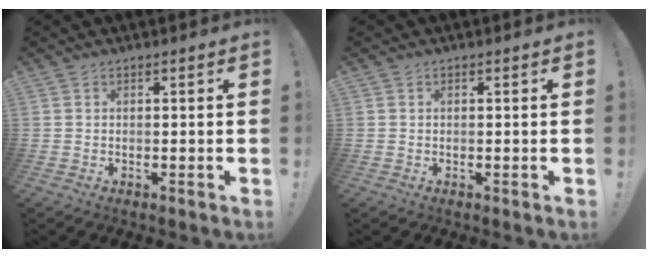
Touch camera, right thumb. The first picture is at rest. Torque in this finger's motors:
{"motor_torque": [0.09, 0.01, -0.08, 0.16, 0.03]}